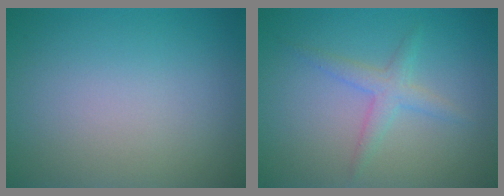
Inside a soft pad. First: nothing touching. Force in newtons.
{"total": 2.1, "press": 2.1, "slide": 0.1}